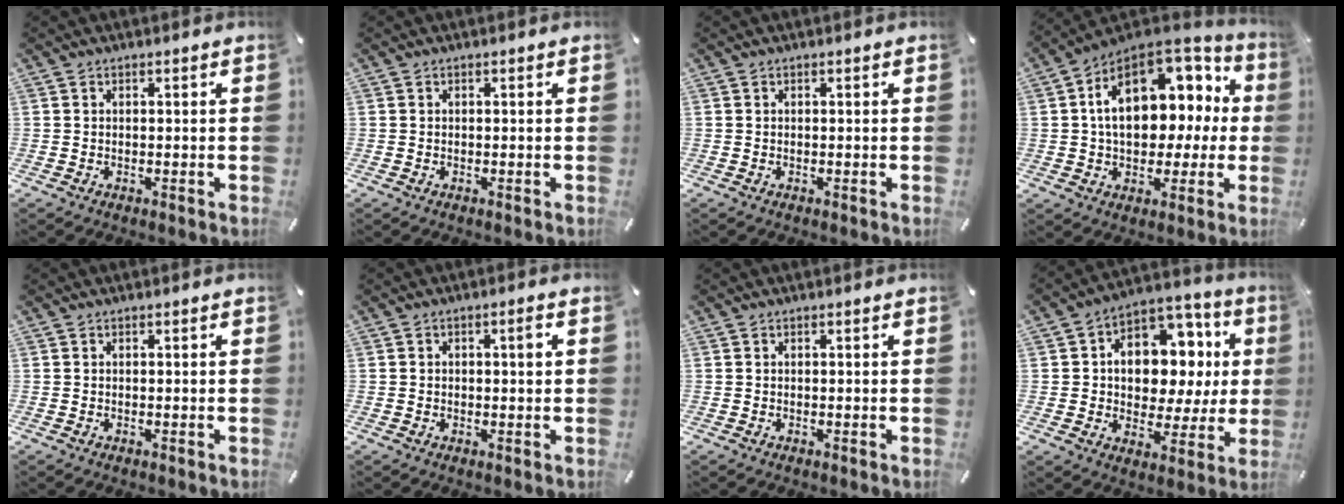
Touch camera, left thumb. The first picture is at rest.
{"total": 0.0}
{"total": 0.0}
{"total": 18.0, "force": [4.4, 12.3, 12.4], "torque": [-0.187, -0.017, 0.083]}
{"total": 0.0}
{"total": 2.4, "force": [0.3, 1.1, 2.1], "torque": [-0.033, 0.005, 0.001]}
{"total": 0.0}
{"total": 14.1, "force": [2.8, 10.7, 8.7], "torque": [-0.121, -0.026, 0.054]}